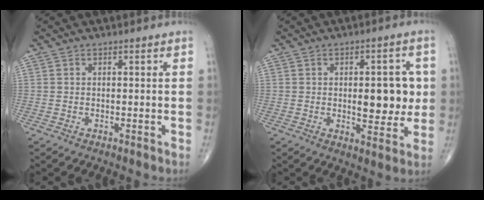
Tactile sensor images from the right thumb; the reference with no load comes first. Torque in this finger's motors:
{"motor_torque": [1.03, 0.89, 0.62, 0.47, 0.05]}